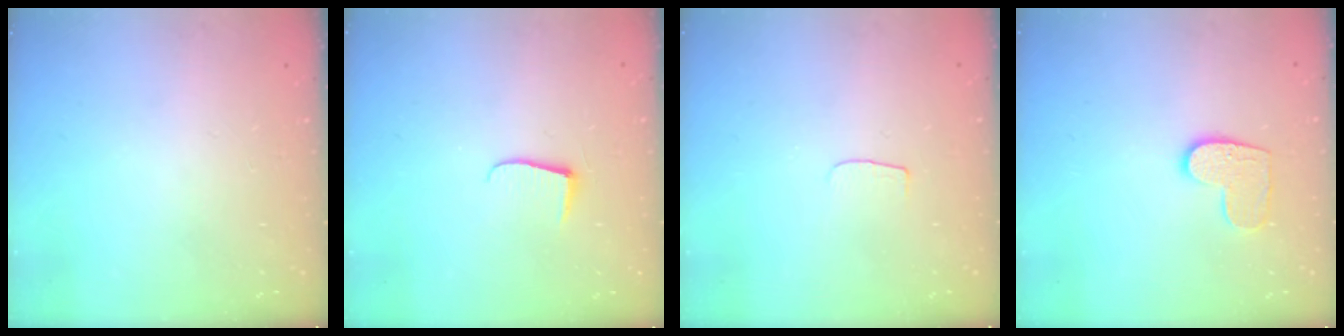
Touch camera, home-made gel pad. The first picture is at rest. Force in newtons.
{"total": 5.1, "press": 5.0, "slide": 0.6}
{"total": 3.0, "press": 3.0, "slide": 0.3}
{"total": 8.9, "press": 8.9, "slide": 0.5}